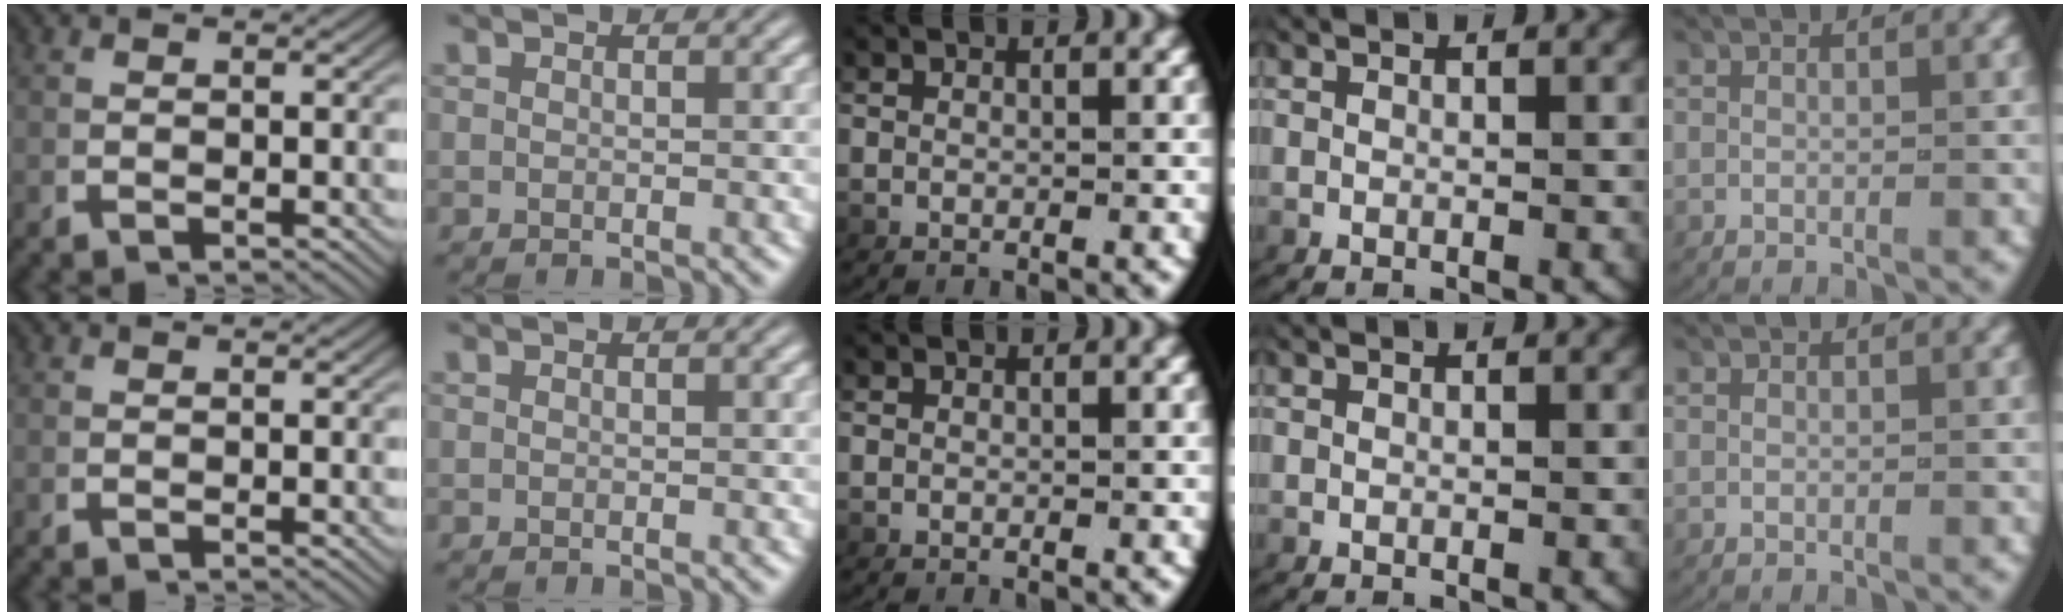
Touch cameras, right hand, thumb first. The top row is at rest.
{}